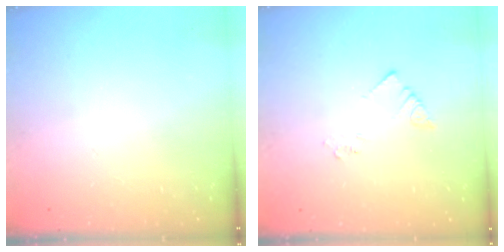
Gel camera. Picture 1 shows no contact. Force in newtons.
{"total": 2.2, "press": 2.2, "slide": 0.1}